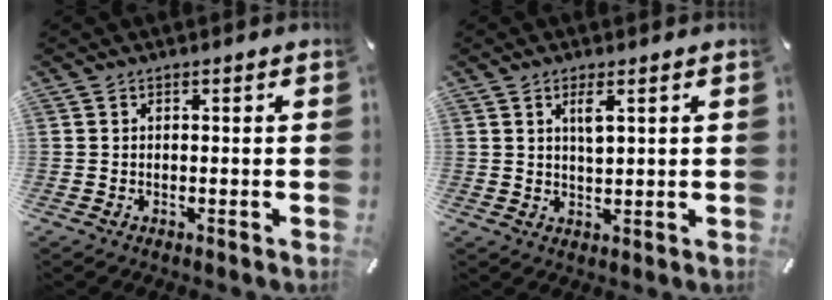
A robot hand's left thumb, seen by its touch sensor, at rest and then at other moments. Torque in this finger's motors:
{"motor_torque": [0.00, -0.38, 0.19, 0.12, 0.00]}